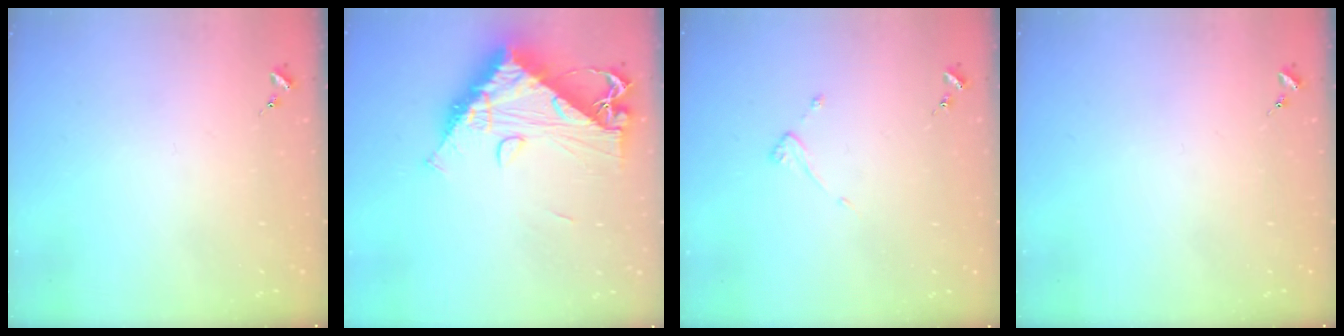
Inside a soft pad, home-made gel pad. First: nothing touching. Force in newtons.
{"total": 15.5, "press": 15.5, "slide": 1.5}
{"total": 3.6, "press": 3.6, "slide": 0.3}
{"total": 0.0}